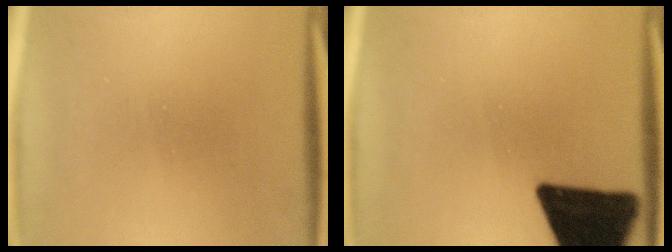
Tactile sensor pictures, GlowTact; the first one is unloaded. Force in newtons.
{"total": 18.9}